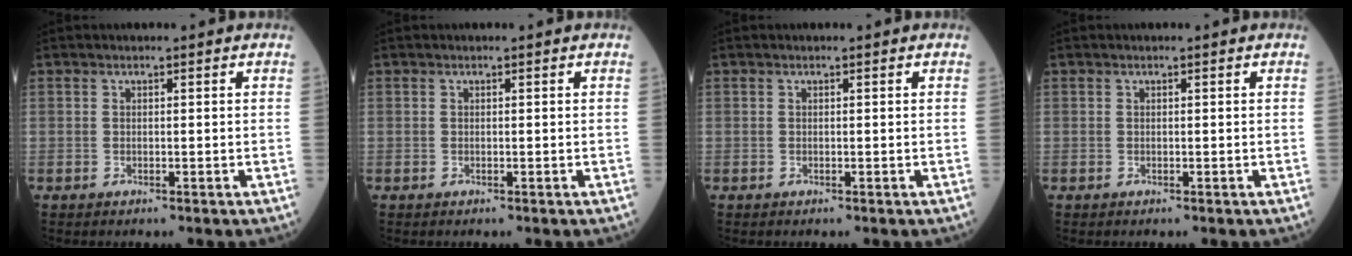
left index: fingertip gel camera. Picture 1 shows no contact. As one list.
[{"total": 0.0}, {"total": 0.0}, {"total": 0.0}]